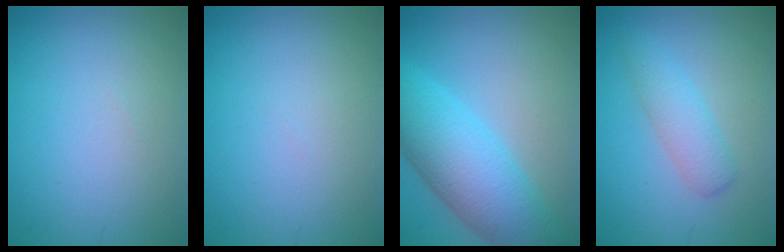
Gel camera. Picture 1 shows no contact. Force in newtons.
{"total": 0.0}
{"total": 8.2, "press": 8.2, "slide": 0.1}
{"total": 2.6, "press": 2.6, "slide": 0.1}